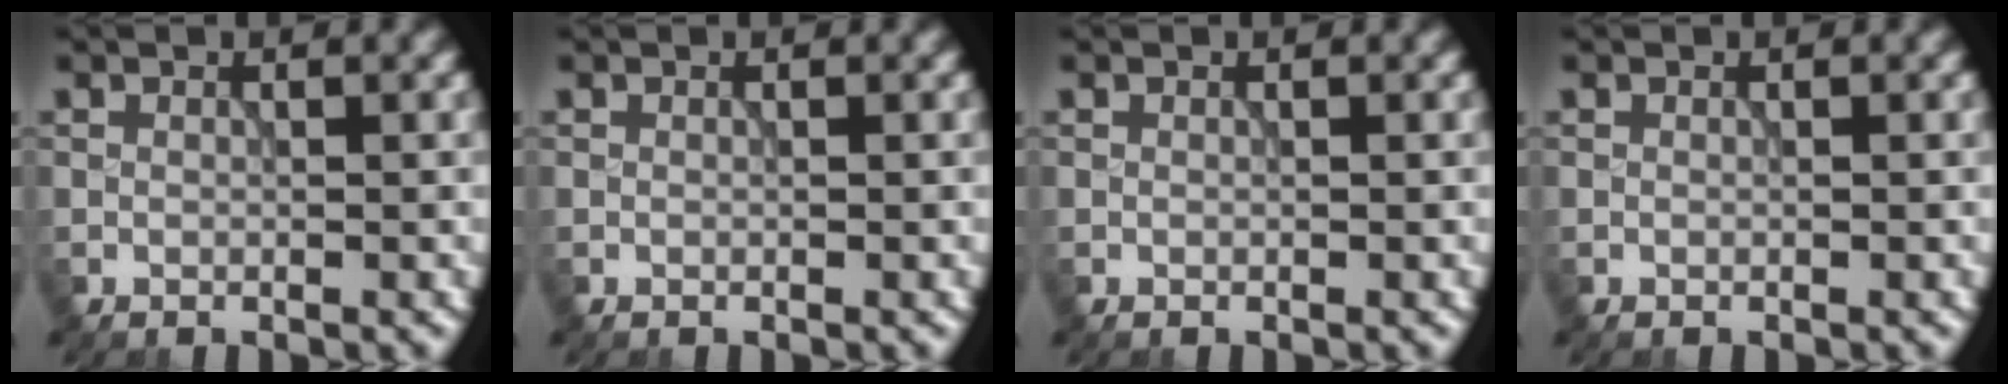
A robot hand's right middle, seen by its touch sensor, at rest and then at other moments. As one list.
[{"total": 0.0}, {"total": 0.0}, {"total": 0.0}]